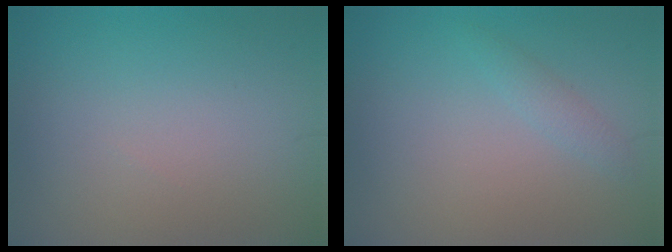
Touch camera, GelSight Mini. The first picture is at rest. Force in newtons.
{"total": 1.1, "press": 1.1, "slide": 0.1}